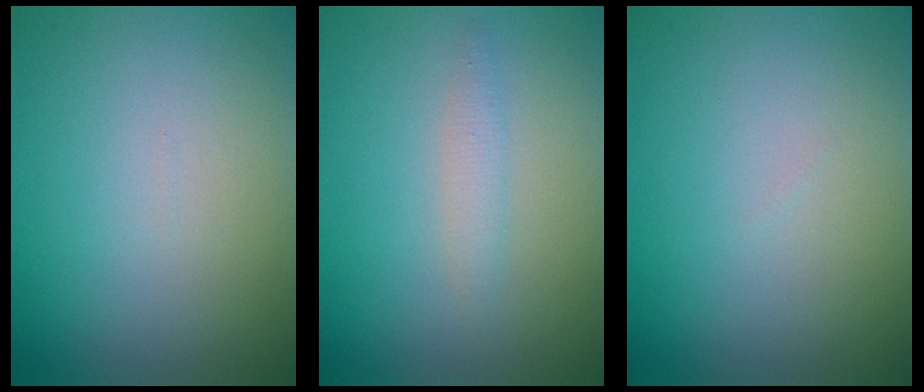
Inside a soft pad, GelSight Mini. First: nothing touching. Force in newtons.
{"total": 1.2, "press": 1.2, "slide": 0.0}
{"total": 0.0}